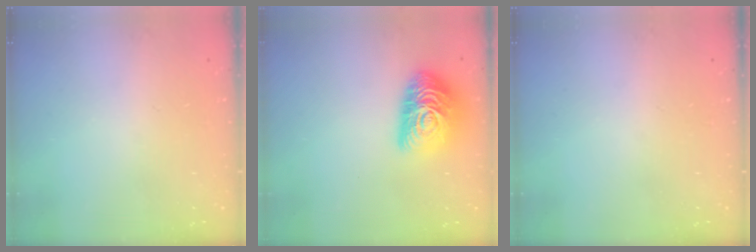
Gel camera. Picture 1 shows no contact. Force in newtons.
{"total": 15.7, "press": 15.7, "slide": 0.9}
{"total": 0.0}